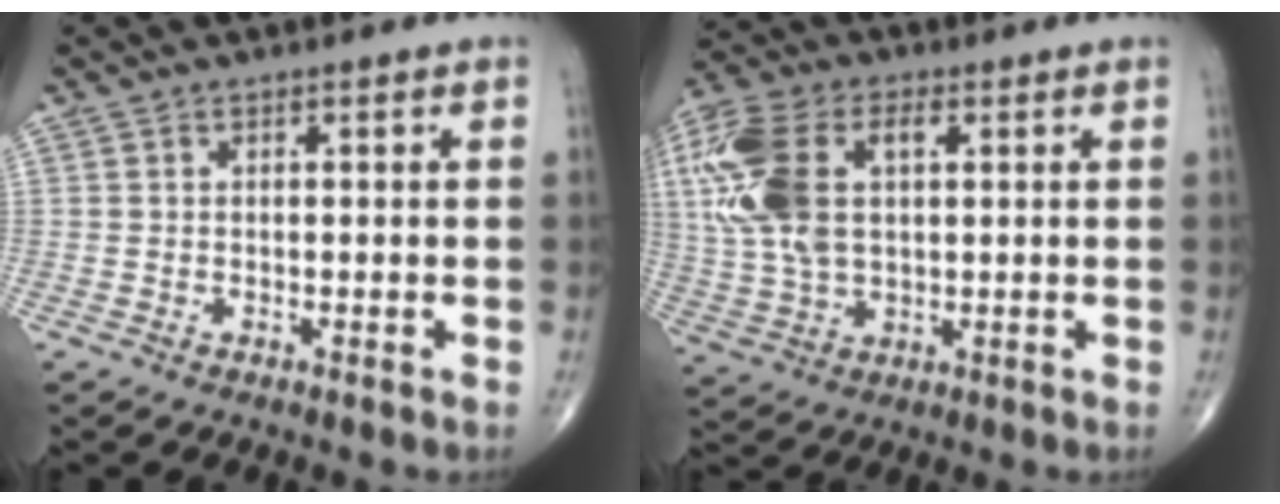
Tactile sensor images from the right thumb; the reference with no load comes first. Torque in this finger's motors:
{"motor_torque": [1.99, 2.30, 1.43, 0.25, 0.17]}